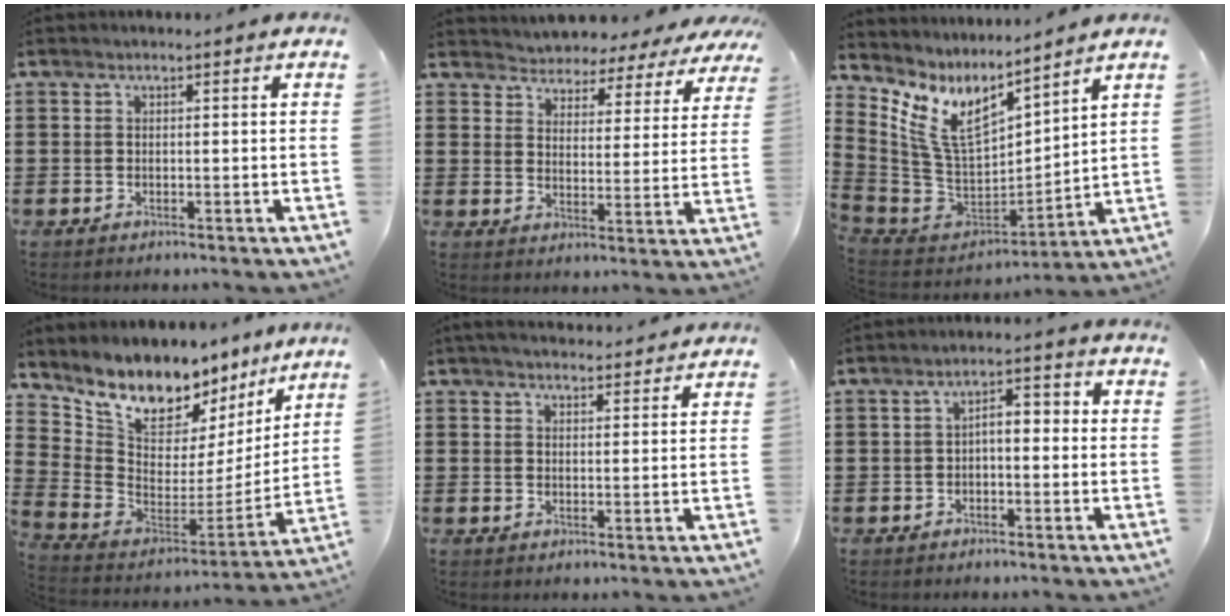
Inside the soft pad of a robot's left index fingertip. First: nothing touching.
{"total": 3.8, "force": [3.6, 0.7, -1.2], "torque": [-0.006, -0.027, 0.057]}
{"total": 9.3, "force": [5.5, 4.2, 6.2], "torque": [-0.166, -0.053, 0.098]}
{"total": 8.4, "force": [7.3, 3.7, 2.0], "torque": [-0.083, -0.066, 0.132]}
{"total": 2.9, "force": [2.8, 0.4, 0.5], "torque": [-0.018, -0.004, 0.054]}
{"total": 2.8, "force": [-1.3, 1.1, 2.3], "torque": [-0.047, 0.011, -0.031]}